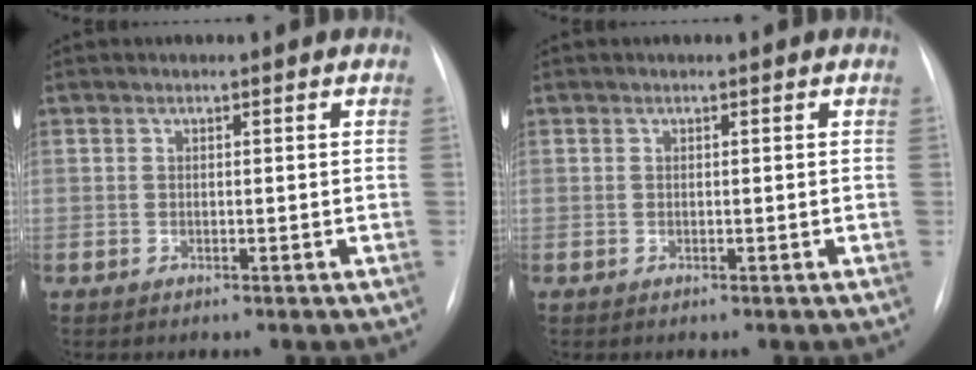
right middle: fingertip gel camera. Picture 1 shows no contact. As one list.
[{"total": 0.0}]